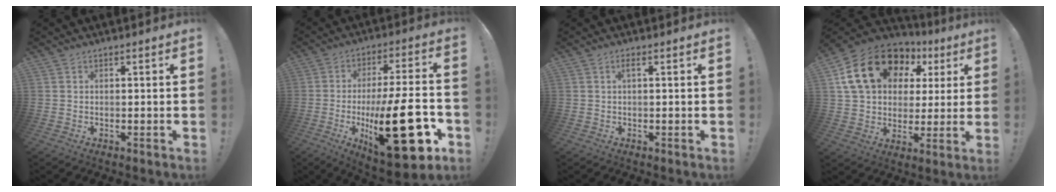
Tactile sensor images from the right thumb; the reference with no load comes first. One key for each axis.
{"total": 29.1, "fx": -7.4, "fy": 9.4, "fz": 26.5, "tx": -0.419, "ty": 0.031, "tz": -0.107}
{"total": 1.5, "fx": 0.2, "fy": 0.0, "fz": 1.5, "tx": -0.032, "ty": 0.004, "tz": 0.001}
{"total": 21.8, "fx": 9.2, "fy": 14.9, "fz": 12.9, "tx": -0.199, "ty": -0.028, "tz": 0.189}